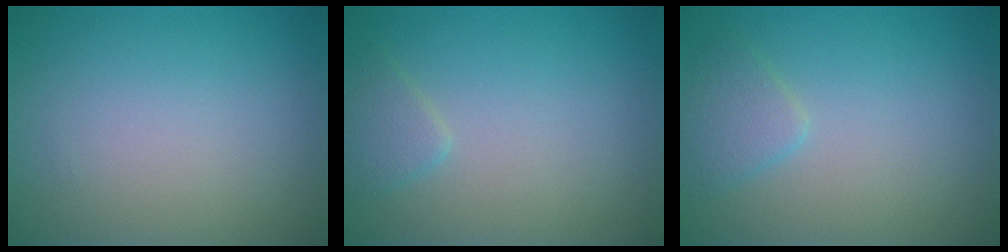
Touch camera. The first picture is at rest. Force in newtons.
{"total": 1.5, "press": 1.5, "slide": 0.1}
{"total": 1.9, "press": 1.9, "slide": 0.2}